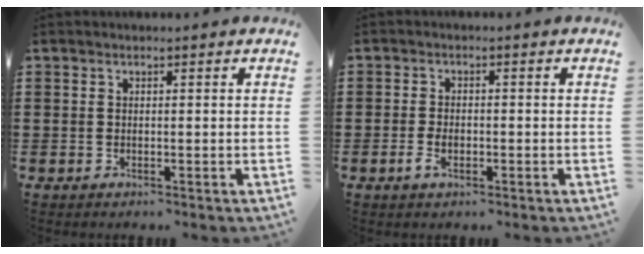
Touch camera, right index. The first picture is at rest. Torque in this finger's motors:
{"motor_torque": [1.07, 1.07, 0.03, 0.02]}